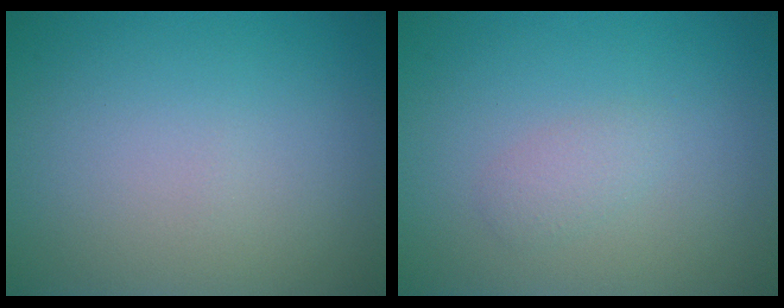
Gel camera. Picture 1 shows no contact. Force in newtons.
{"total": 1.2, "press": 1.2, "slide": 0.0}